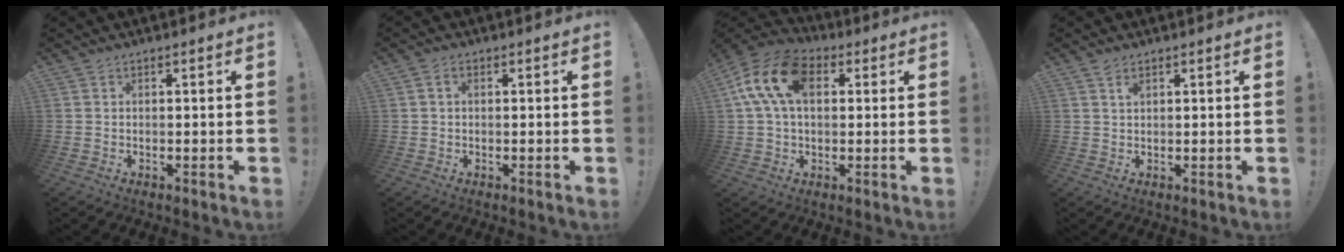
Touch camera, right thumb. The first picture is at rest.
{"total": 1.4, "force": [0.2, 0.8, 1.1], "torque": [-0.020, 0.002, 0.002]}
{"total": 16.4, "force": [3.9, 10.3, 12.1], "torque": [-0.238, 0.014, 0.071]}
{"total": 1.9, "force": [1.2, 0.8, 1.2], "torque": [-0.025, 0.001, 0.021]}